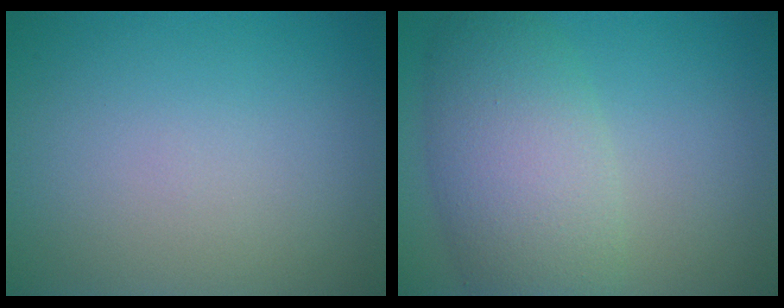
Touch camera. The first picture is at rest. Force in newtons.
{"total": 7.2, "press": 7.2, "slide": 0.4}